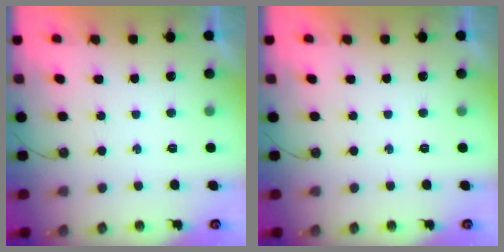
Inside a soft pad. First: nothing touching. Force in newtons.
{"total": 0.0}